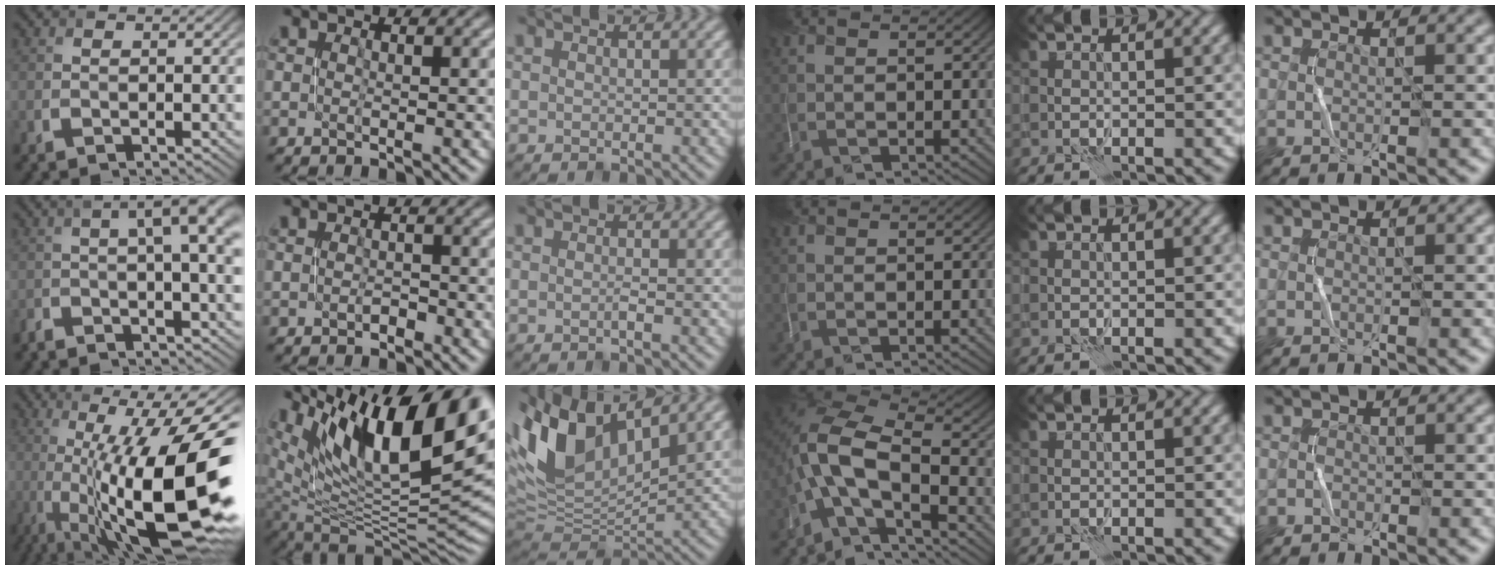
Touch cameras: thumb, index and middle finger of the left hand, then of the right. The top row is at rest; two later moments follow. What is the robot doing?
{"motion": "open", "object": "stapler"}